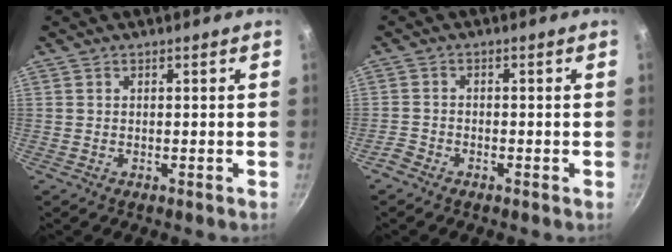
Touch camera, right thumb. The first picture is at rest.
{"total": 2.1, "force": [-1.7, 1.0, 0.6], "torque": [-0.026, 0.017, -0.037]}